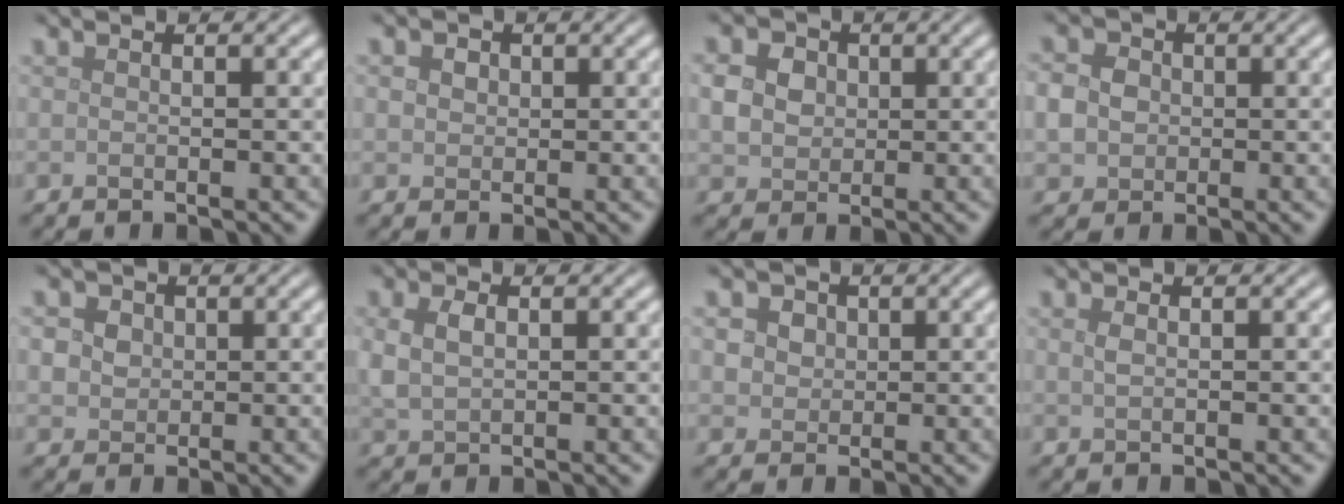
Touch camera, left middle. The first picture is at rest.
{"total": 1.7, "force": [0.6, 1.4, 0.7], "torque": [-0.011, 0.008, 0.003]}
{"total": 3.7, "force": [0.7, 3.1, 1.9], "torque": [-0.042, 0.009, 0.012]}
{"total": 3.1, "force": [0.0, 2.8, 1.4], "torque": [-0.025, 0.005, -0.003]}
{"total": 4.1, "force": [1.6, 3.3, 2.0], "torque": [-0.033, 0.017, 0.016]}
{"total": 2.4, "force": [0.5, 1.6, 1.7], "torque": [-0.044, 0.000, 0.014]}
{"total": 4.2, "force": [1.9, 3.2, 2.0], "torque": [-0.038, 0.012, 0.021]}
{"total": 0.7, "force": [0.3, 0.3, 0.6], "torque": [-0.013, 0.003, 0.006]}